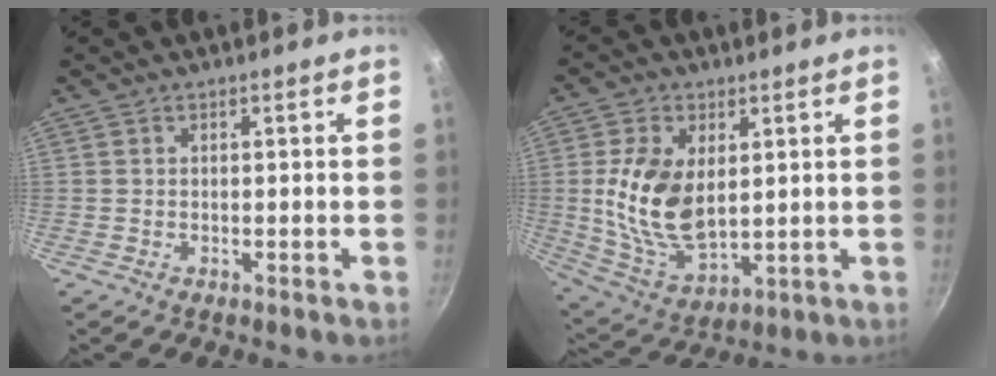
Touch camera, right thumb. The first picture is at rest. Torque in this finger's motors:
{"motor_torque": [-0.08, 0.63, 1.35, -0.55, 0.23]}